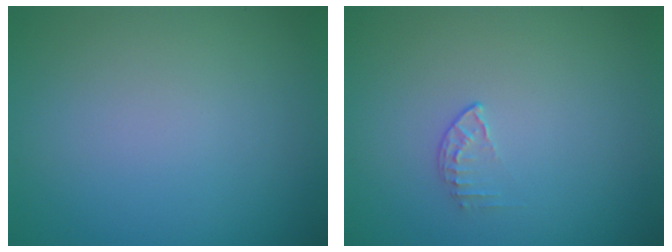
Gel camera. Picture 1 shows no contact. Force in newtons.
{"total": 0.8, "press": 0.6, "slide": 0.6}